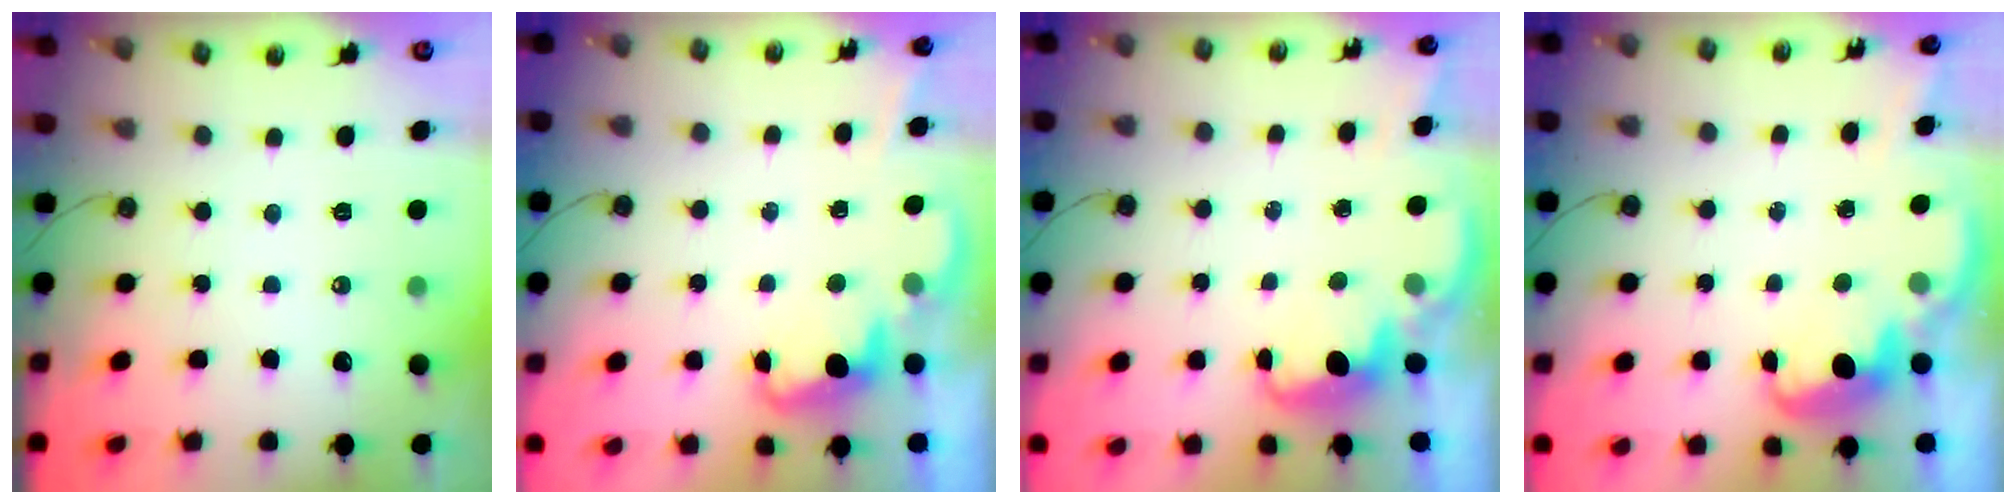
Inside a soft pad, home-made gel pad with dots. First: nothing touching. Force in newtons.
{"total": 2.3, "press": 2.2, "slide": 0.6}
{"total": 1.9, "press": 1.8, "slide": 0.7}
{"total": 2.7, "press": 2.6, "slide": 0.4}